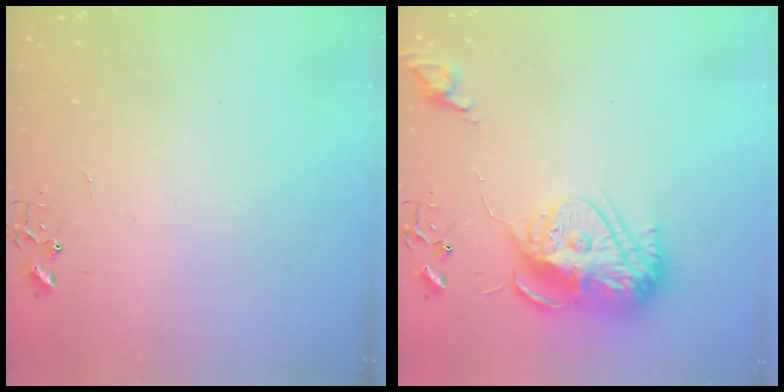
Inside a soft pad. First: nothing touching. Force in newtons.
{"total": 15.2, "press": 15.2, "slide": 1.4}